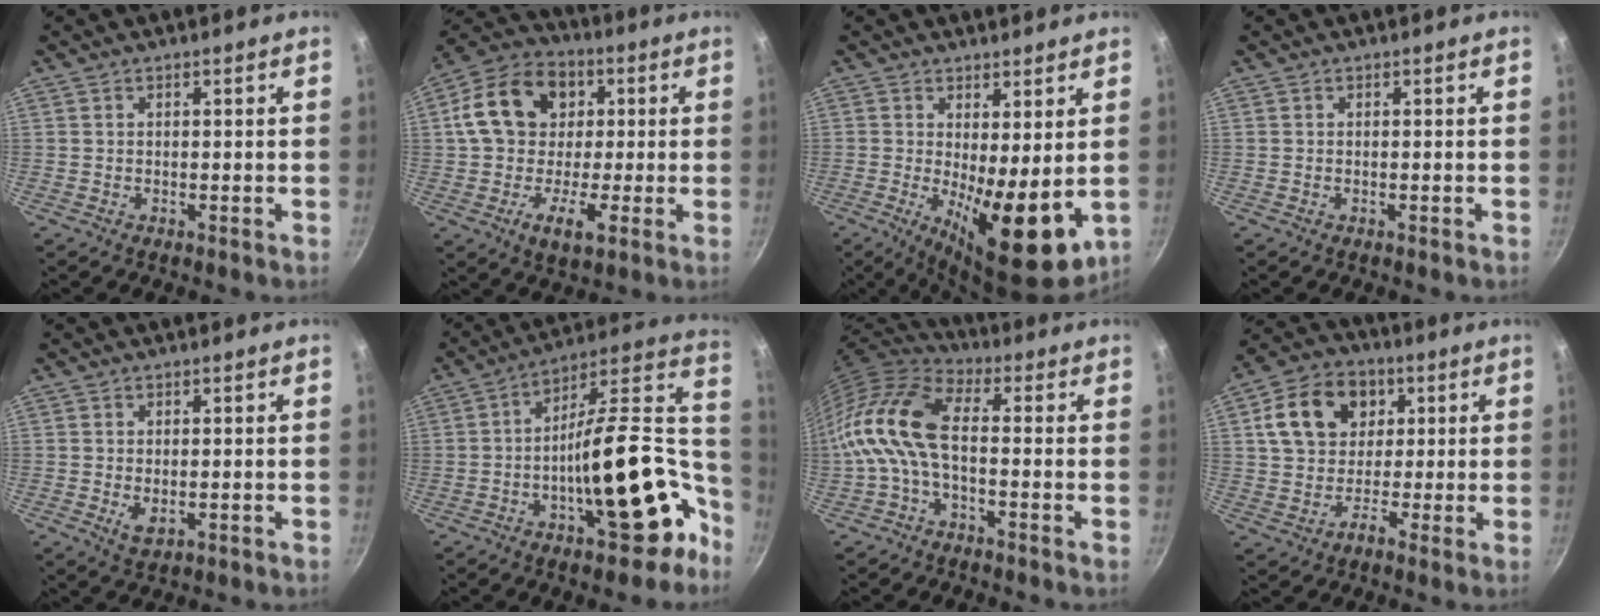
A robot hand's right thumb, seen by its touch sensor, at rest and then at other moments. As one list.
[{"total": 16.8, "force": [1.5, 12.8, 10.8], "torque": [-0.158, 0.032, 0.010]}, {"total": 12.3, "force": [-0.5, 4.2, 11.5], "torque": [-0.152, -0.021, 0.004]}, {"total": 0.0}, {"total": 3.1, "force": [-0.5, 1.8, 2.5], "torque": [-0.042, -0.010, -0.004]}, {"total": 25.7, "force": [-7.9, 10.9, 21.9], "torque": [-0.267, 0.063, -0.116]}, {"total": 13.4, "force": [-1.8, 6.9, 11.4], "torque": [-0.238, 0.034, -0.055]}, {"total": 12.9, "force": [2.9, 10.5, 6.8], "torque": [-0.093, 0.021, 0.037]}]